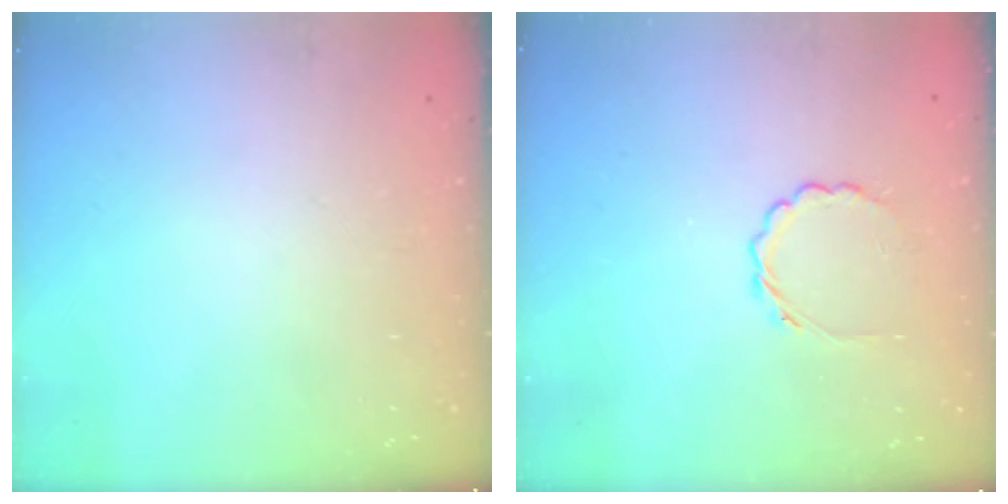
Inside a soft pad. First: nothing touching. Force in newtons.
{"total": 2.5, "press": 2.2, "slide": 1.1}